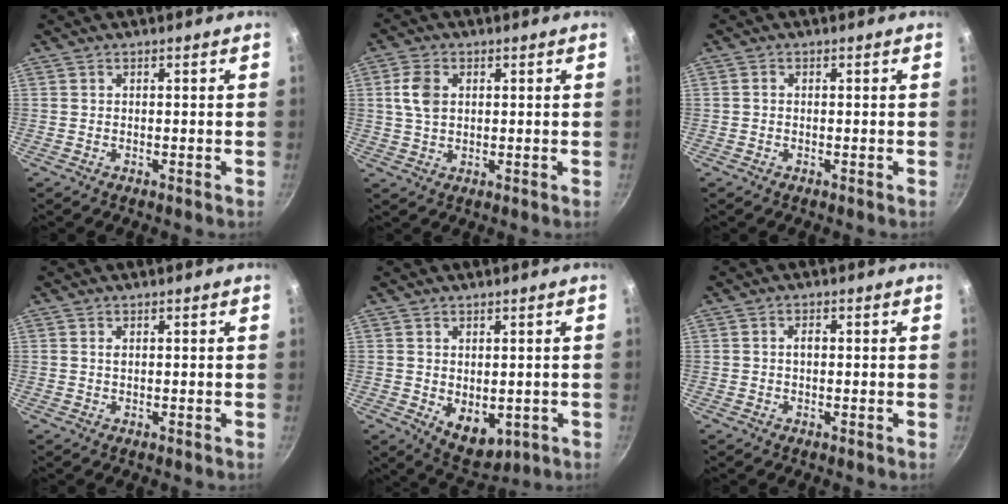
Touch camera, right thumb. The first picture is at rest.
{"total": 5.6, "force": [1.3, 3.9, 3.9], "torque": [-0.068, 0.001, 0.022]}
{"total": 0.7, "force": [-0.1, 0.6, 0.4], "torque": [-0.006, 0.004, -0.003]}
{"total": 0.6, "force": [0.2, 0.3, 0.5], "torque": [-0.009, 0.000, 0.004]}
{"total": 7.0, "force": [-0.6, 4.7, 5.2], "torque": [-0.055, -0.013, 0.010]}
{"total": 1.6, "force": [0.0, 1.0, 1.2], "torque": [-0.018, 0.007, 0.000]}